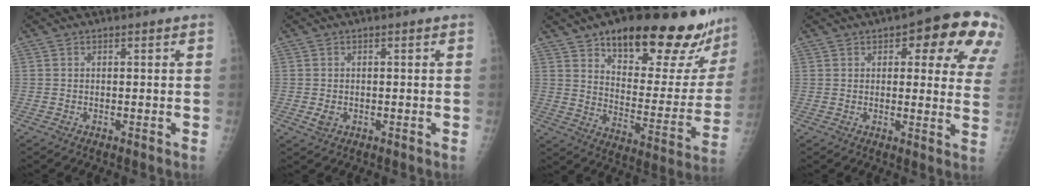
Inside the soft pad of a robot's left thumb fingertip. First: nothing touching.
{"total": 1.7, "force": [-0.5, 1.3, 0.9], "torque": [-0.013, -0.001, -0.005]}
{"total": 26.7, "force": [19.5, 9.1, 15.7], "torque": [-0.173, -0.092, 0.271]}
{"total": 16.4, "force": [8.0, 6.6, 12.8], "torque": [-0.105, -0.023, 0.084]}